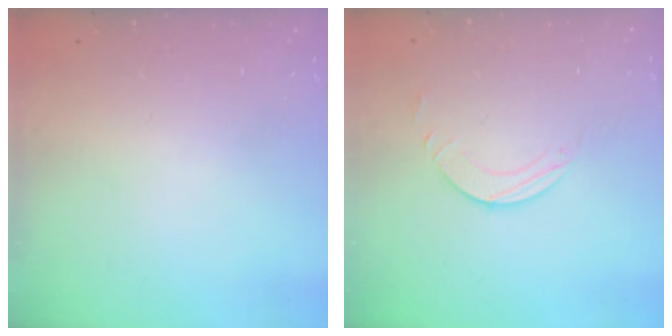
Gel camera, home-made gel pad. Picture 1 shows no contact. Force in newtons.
{"total": 2.8, "press": 2.8, "slide": 0.2}